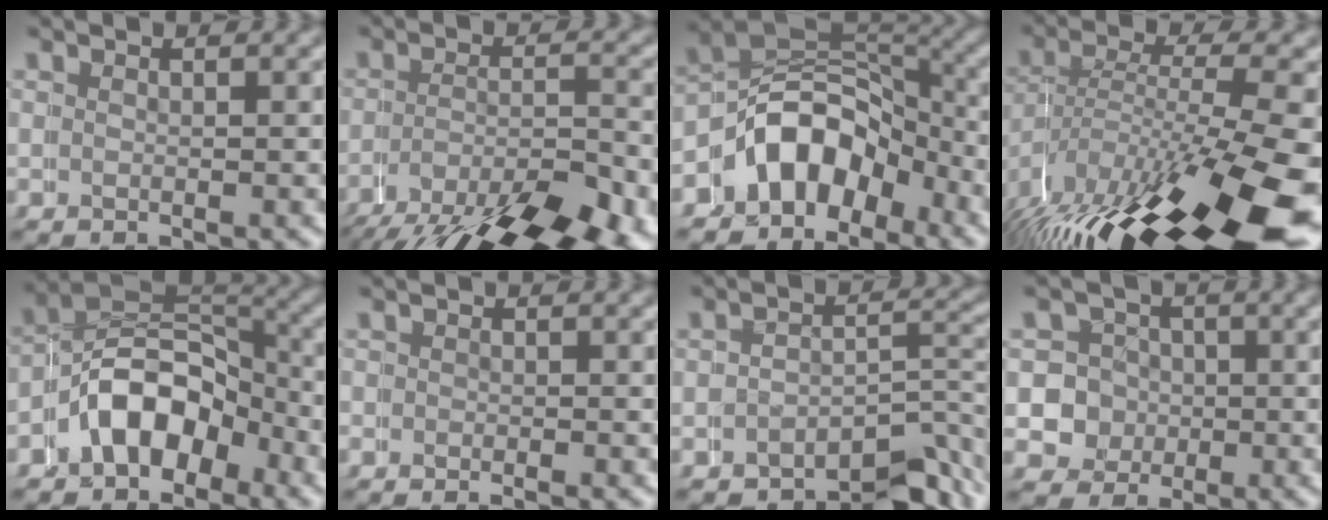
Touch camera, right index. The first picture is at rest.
{"total": 9.6, "force": [-5.6, 4.2, 6.7], "torque": [-0.102, -0.032, -0.079]}
{"total": 8.1, "force": [-2.4, 6.5, 4.2], "torque": [-0.091, -0.020, -0.046]}
{"total": 12.8, "force": [-6.3, 5.1, 9.9], "torque": [-0.180, -0.039, -0.074]}
{"total": 6.4, "force": [-2.2, 4.9, 3.5], "torque": [-0.074, -0.017, -0.043]}
{"total": 1.4, "force": [-0.9, 0.9, 0.6], "torque": [-0.018, -0.005, -0.020]}
{"total": 4.5, "force": [-3.2, 2.1, 2.3], "torque": [-0.007, -0.009, -0.058]}
{"total": 9.4, "force": [-1.4, 9.3, 0.8], "torque": [-0.058, -0.045, -0.023]}